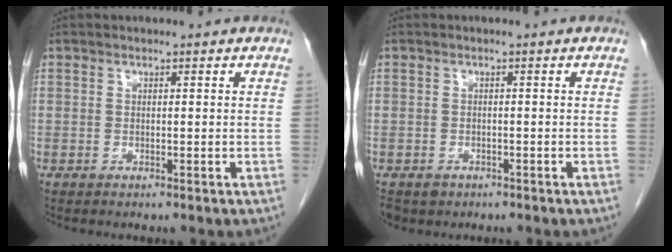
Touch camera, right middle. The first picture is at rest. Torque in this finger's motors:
{"motor_torque": [-0.01, 0.04, -0.02, 0.00]}